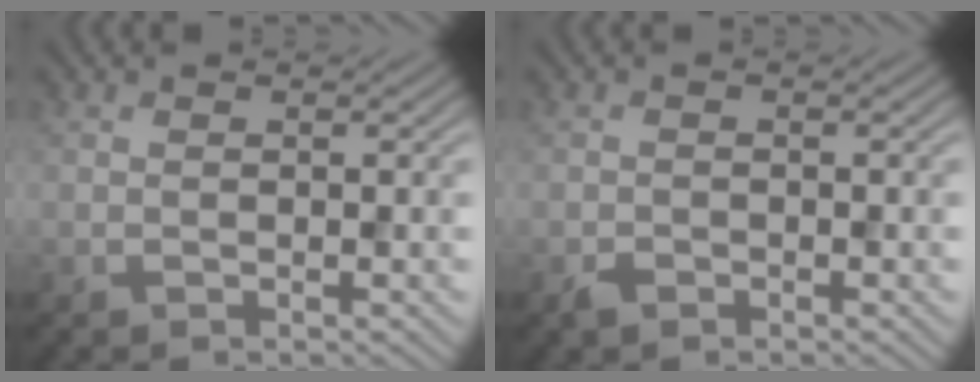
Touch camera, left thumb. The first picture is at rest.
{"total": 1.2, "force": [-0.9, 0.6, 0.5], "torque": [-0.010, -0.001, -0.019]}